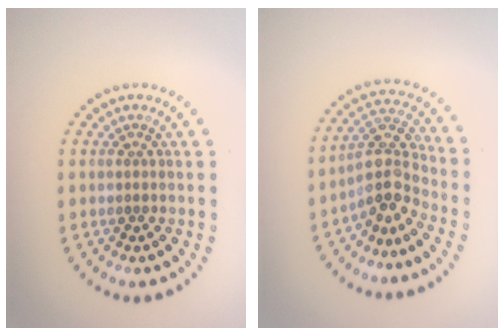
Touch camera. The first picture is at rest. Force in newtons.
{"total": 3.7, "press": 2.7, "slide": 2.5}